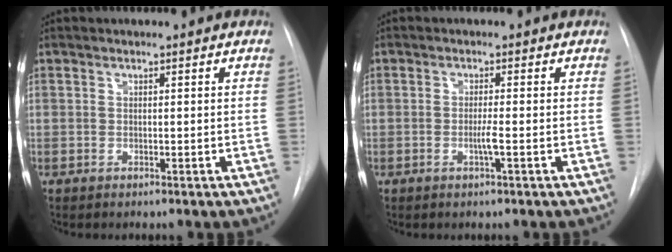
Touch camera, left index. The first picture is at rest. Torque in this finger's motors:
{"motor_torque": [0.27, 0.21, 0.03, 0.01]}